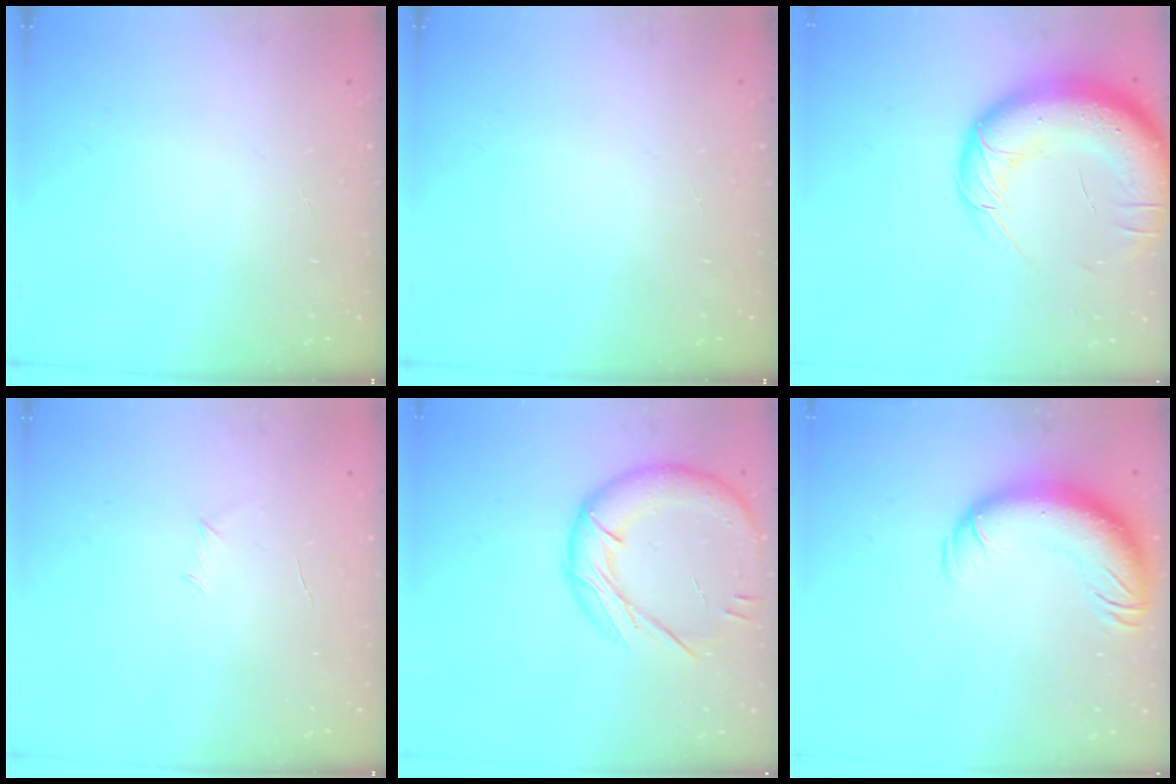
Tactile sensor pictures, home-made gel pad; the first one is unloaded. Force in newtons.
{"total": 0.0}
{"total": 19.6, "press": 19.1, "slide": 4.2}
{"total": 3.6, "press": 3.5, "slide": 1.0}
{"total": 17.1, "press": 17.0, "slide": 2.0}
{"total": 14.6, "press": 14.2, "slide": 3.4}